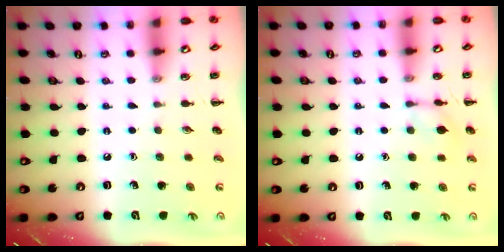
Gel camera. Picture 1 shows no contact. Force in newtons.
{"total": 7.7, "press": 7.6, "slide": 0.4}